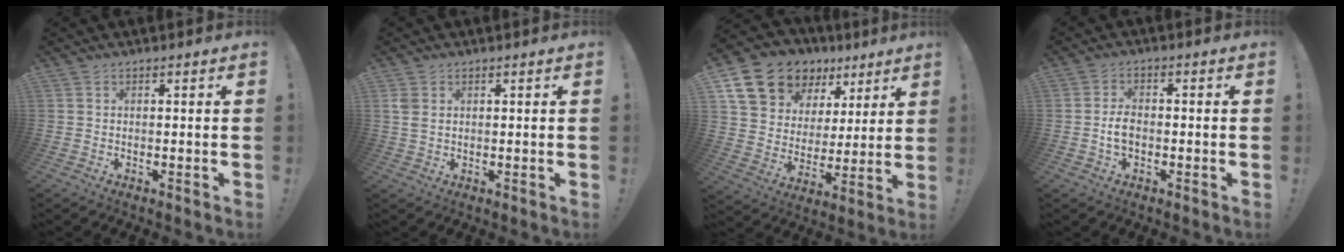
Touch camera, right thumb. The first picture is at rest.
{"total": 3.2, "force": [1.0, 2.1, 2.2], "torque": [-0.041, 0.005, 0.020]}
{"total": 16.4, "force": [10.6, 11.1, 5.7], "torque": [-0.106, -0.058, 0.215]}
{"total": 4.2, "force": [-1.1, 2.5, 3.2], "torque": [-0.052, 0.004, -0.021]}